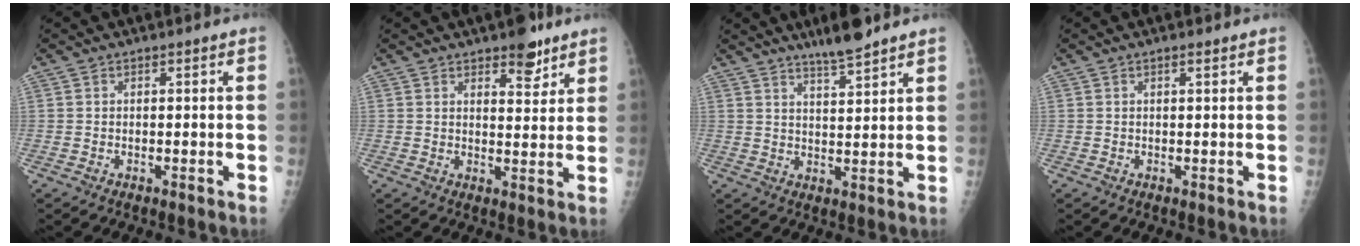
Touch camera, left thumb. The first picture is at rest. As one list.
[{"total": 6.3, "force": [4.4, 2.6, 3.7], "torque": [-0.028, -0.026, 0.060]}, {"total": 6.4, "force": [5.3, 0.4, 3.5], "torque": [-0.055, -0.036, 0.092]}, {"total": 1.0, "force": [0.7, 0.1, 0.7], "torque": [-0.010, -0.002, 0.011]}]